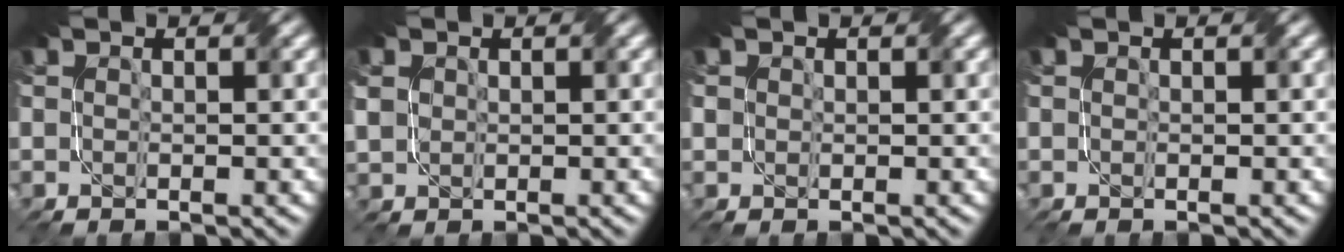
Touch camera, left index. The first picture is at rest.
{"total": 1.5, "force": [0.8, 1.2, -0.1], "torque": [-0.009, 0.004, 0.018]}
{"total": 0.8, "force": [0.2, 0.7, -0.2], "torque": [-0.002, 0.001, 0.006]}
{"total": 0.0}